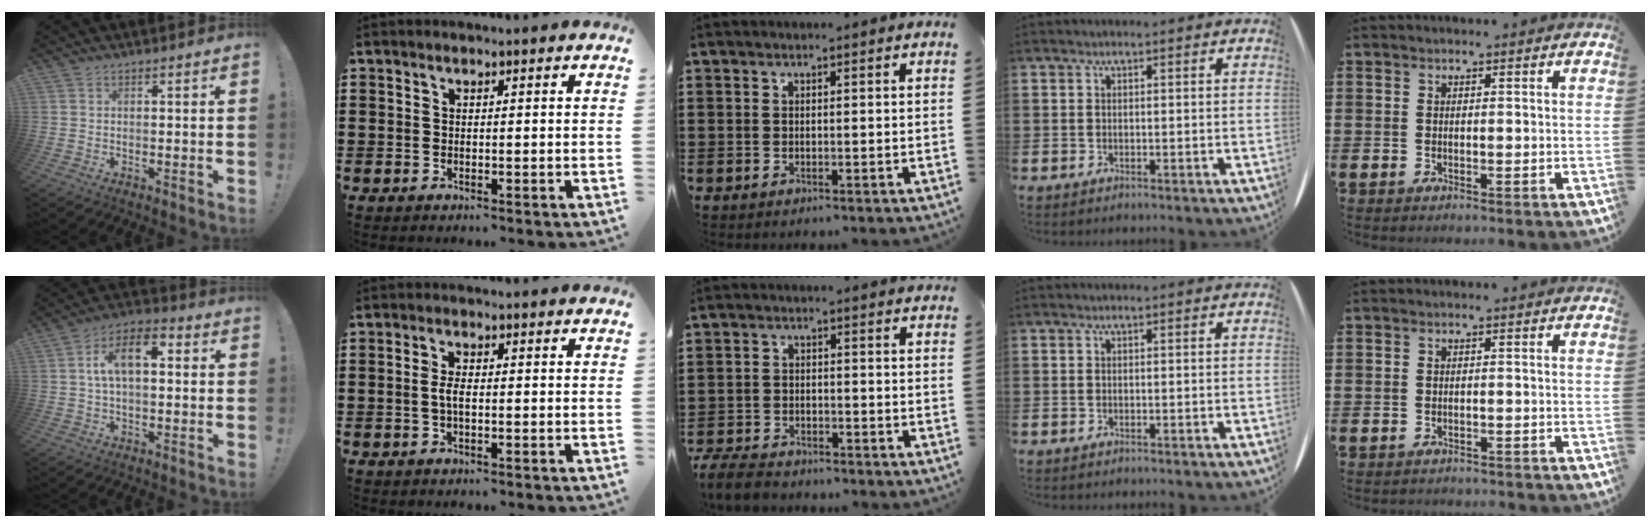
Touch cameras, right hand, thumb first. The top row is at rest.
{"thumb": {"total": 9.9, "force": [1.4, 5.1, 8.4], "torque": [-0.134, 0.012, 0.026]}, "index": {"total": 2.3, "force": [-0.3, 0.7, 2.2], "torque": [-0.048, -0.001, -0.009]}, "middle": {"total": 4.2, "force": [-4.0, 0.8, 1.1], "torque": [-0.039, -0.004, -0.085]}, "little": {"total": 0.7, "force": [-0.7, 0.0, -0.1], "torque": [-0.001, 0.001, -0.014]}}